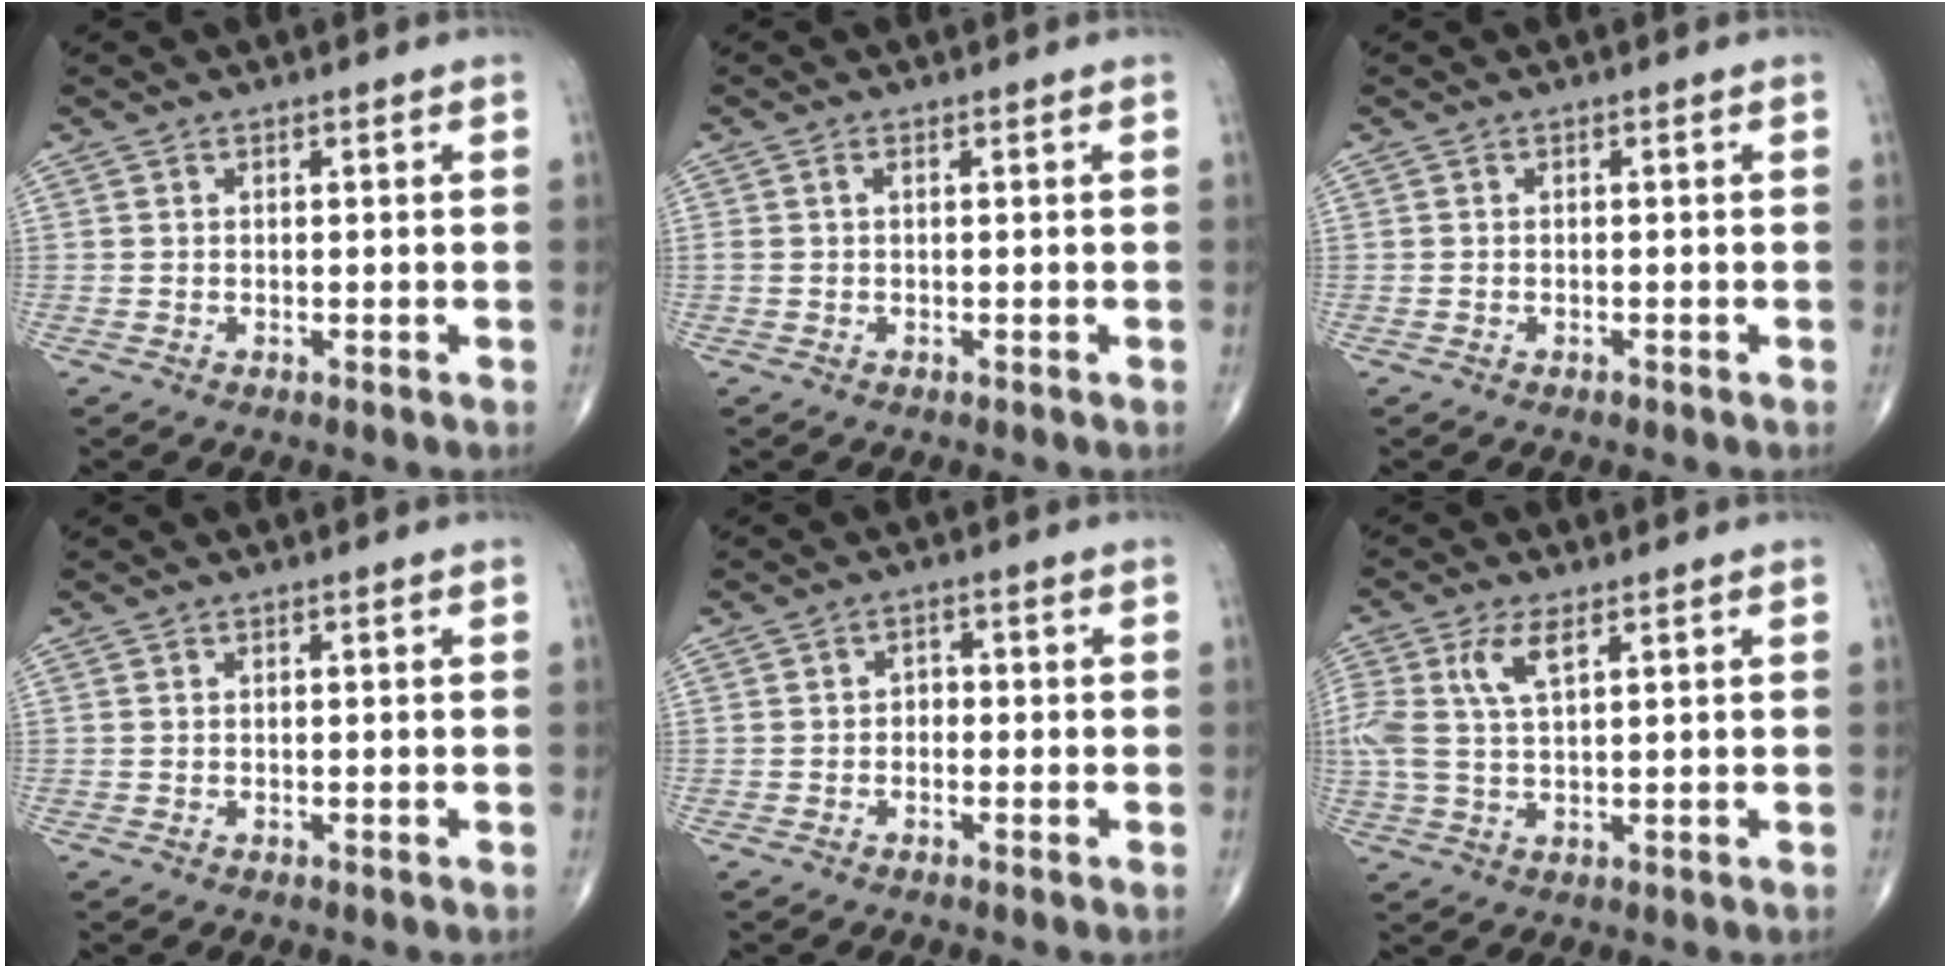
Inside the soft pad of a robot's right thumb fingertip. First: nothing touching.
{"total": 0.8, "force": [0.2, 0.3, 0.8], "torque": [-0.022, 0.006, 0.004]}
{"total": 0.5, "force": [-0.4, 0.3, 0.2], "torque": [-0.006, 0.001, -0.008]}
{"total": 0.0}
{"total": 1.9, "force": [-0.5, 1.5, 1.0], "torque": [0.001, 0.009, -0.017]}
{"total": 7.1, "force": [2.6, 2.8, 6.0], "torque": [-0.151, 0.005, 0.054]}